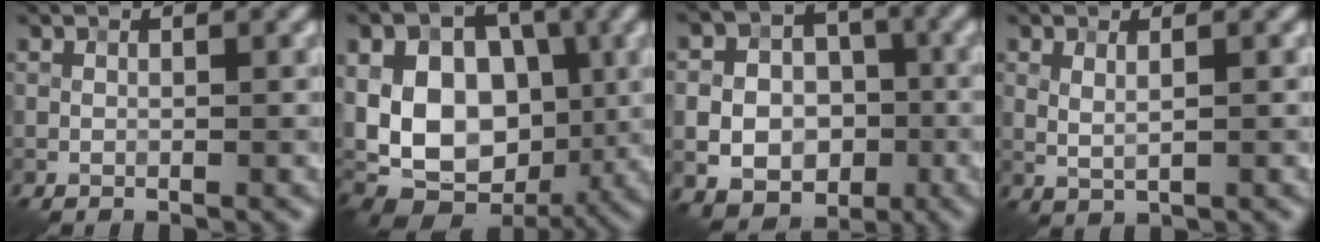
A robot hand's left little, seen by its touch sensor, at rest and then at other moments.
{"total": 15.0, "force": [0.0, 11.0, 10.2], "torque": [-0.168, 0.006, -0.013]}
{"total": 11.4, "force": [-3.3, 9.7, 5.0], "torque": [-0.069, -0.004, -0.071]}
{"total": 1.5, "force": [0.5, 0.5, 1.3], "torque": [-0.032, -0.003, 0.012]}